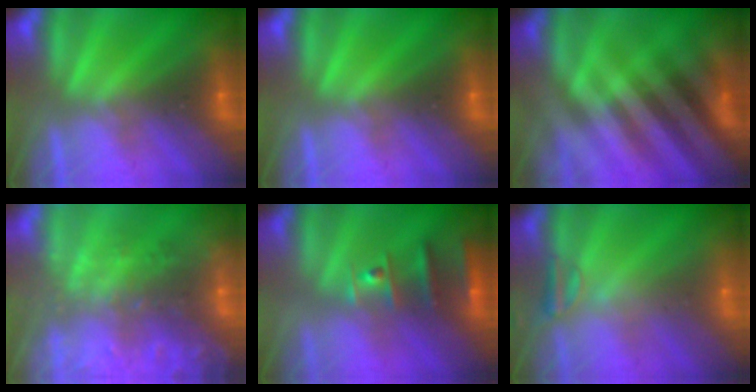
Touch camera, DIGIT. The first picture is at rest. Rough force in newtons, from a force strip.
{"total": 0.0}
{"total": 2.5}
{"total": 6.5}
{"total": 2.4}
{"total": 2.4}